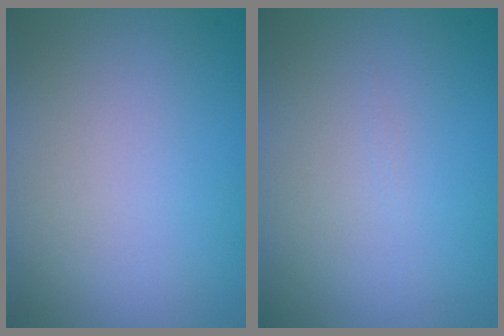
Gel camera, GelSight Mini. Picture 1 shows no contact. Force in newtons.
{"total": 0.0}